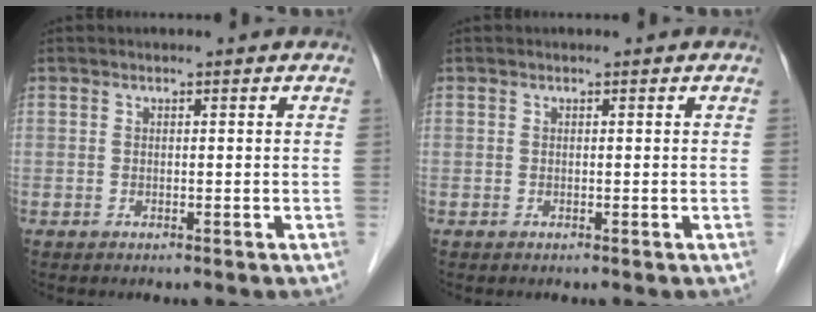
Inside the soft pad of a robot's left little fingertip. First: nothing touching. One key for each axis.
{"total": 0.0}